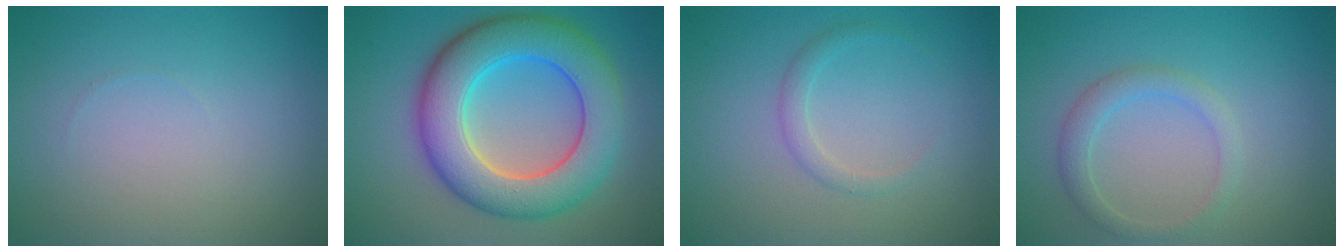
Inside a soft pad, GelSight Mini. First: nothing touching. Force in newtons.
{"total": 9.9, "press": 9.9, "slide": 0.5}
{"total": 1.3, "press": 1.3, "slide": 0.0}
{"total": 2.2, "press": 2.1, "slide": 0.1}